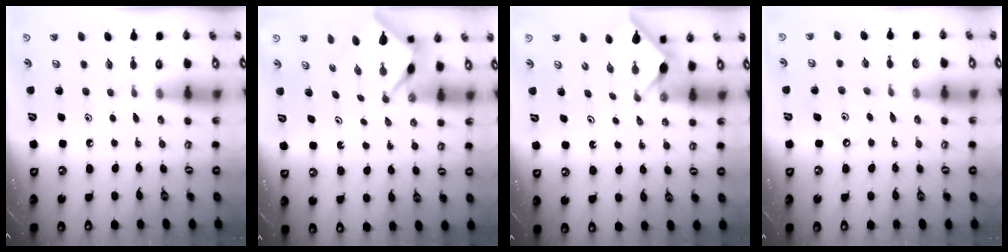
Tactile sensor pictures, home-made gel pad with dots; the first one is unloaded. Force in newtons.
{"total": 2.5, "press": 2.5, "slide": 0.1}
{"total": 2.9, "press": 2.9, "slide": 0.3}
{"total": 6.1, "press": 6.1, "slide": 0.6}